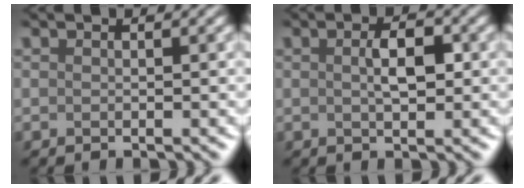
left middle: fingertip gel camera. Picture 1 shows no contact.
{"total": 1.1, "force": [-0.2, -0.8, 0.7], "torque": [-0.045, 0.002, 0.019]}